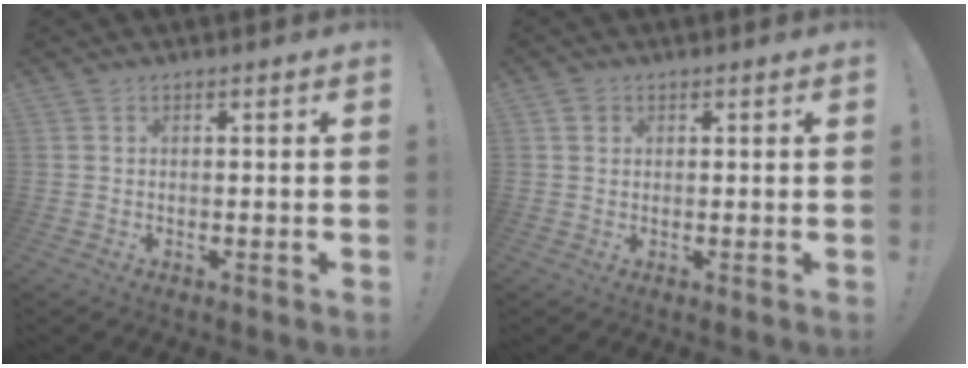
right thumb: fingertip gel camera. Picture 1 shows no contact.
{"total": 1.7, "force": [0.9, 1.4, 0.5], "torque": [-0.009, 0.001, 0.018]}